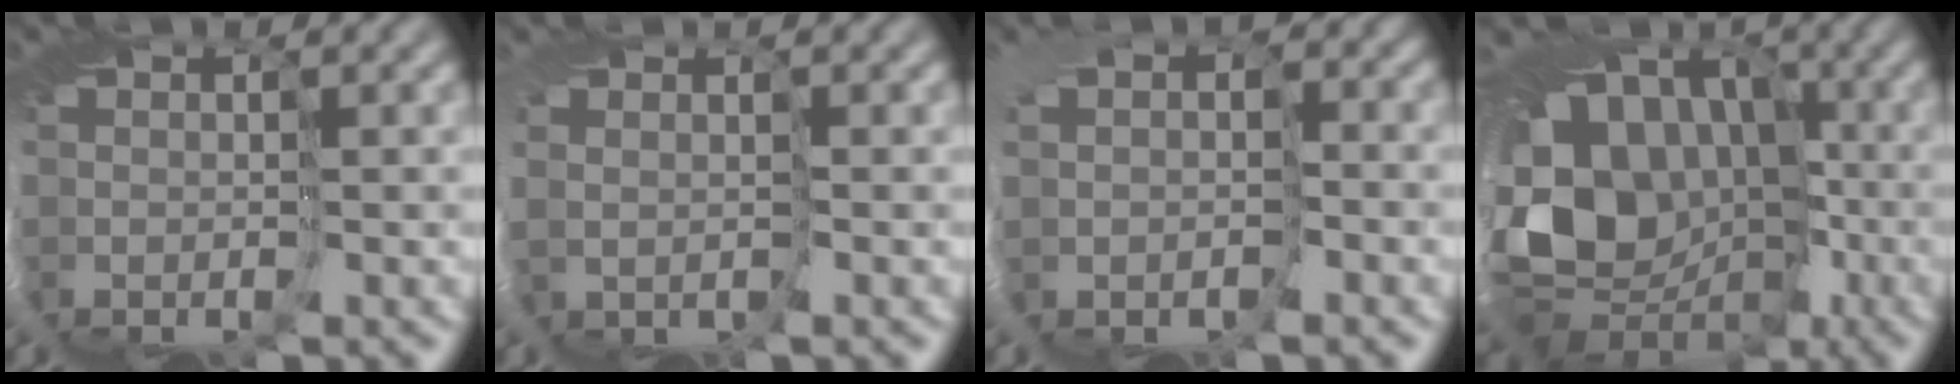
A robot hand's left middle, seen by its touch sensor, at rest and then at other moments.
{"total": 1.3, "force": [0.1, 1.3, 0.0], "torque": [-0.001, -0.003, 0.007]}
{"total": 3.6, "force": [-0.5, 2.8, 2.1], "torque": [-0.041, -0.014, 0.000]}
{"total": 11.2, "force": [-0.1, 9.8, 5.4], "torque": [-0.098, -0.012, -0.001]}